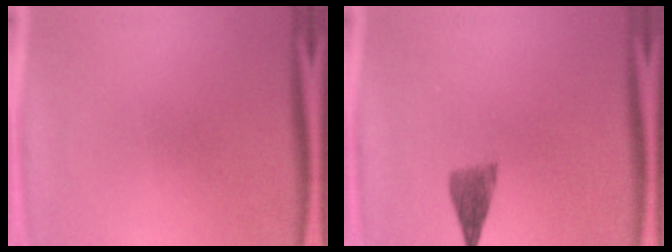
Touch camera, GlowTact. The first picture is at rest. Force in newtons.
{"total": 3.6}